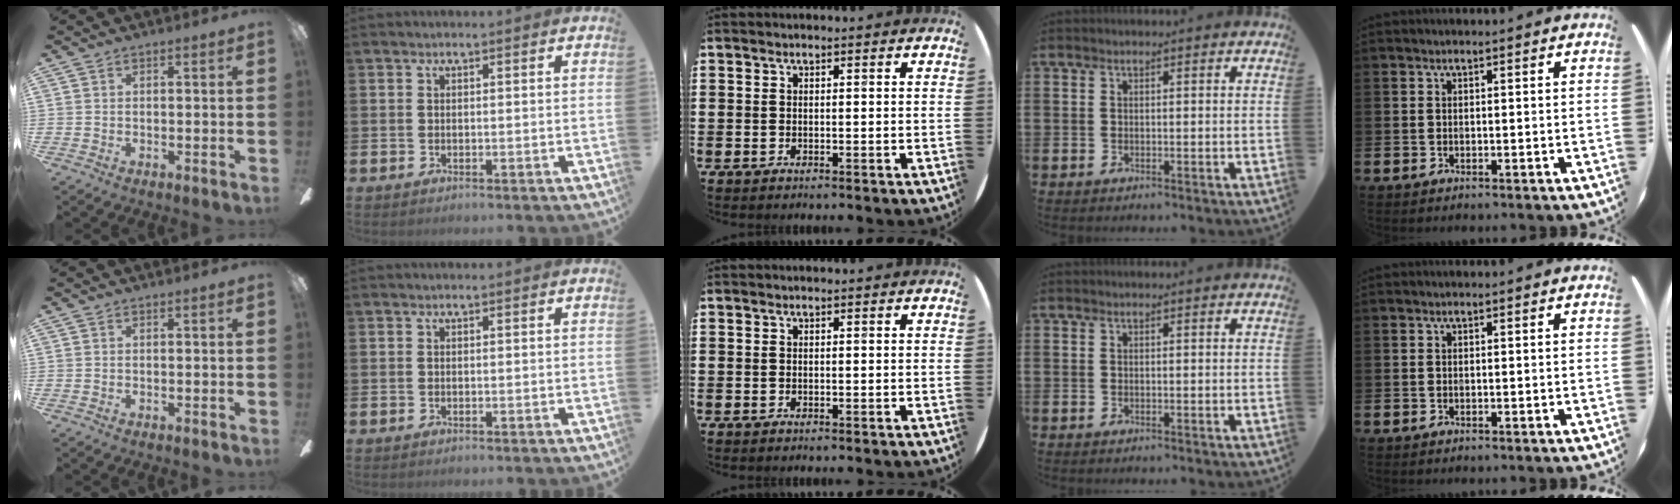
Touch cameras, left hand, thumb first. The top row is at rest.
{}